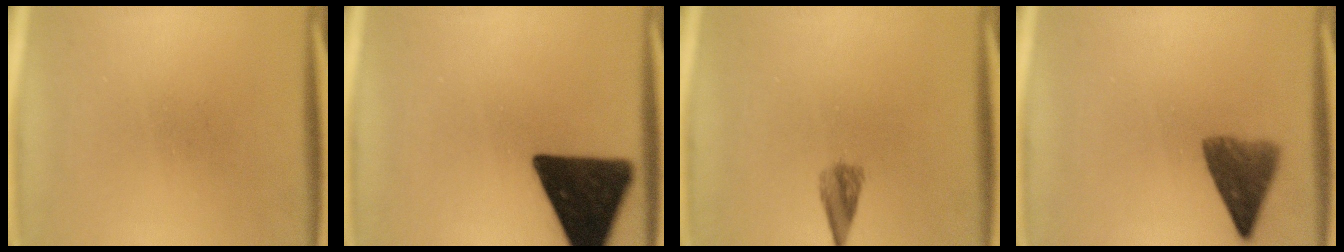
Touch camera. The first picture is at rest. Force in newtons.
{"total": 16.7}
{"total": 2.5}
{"total": 6.1}